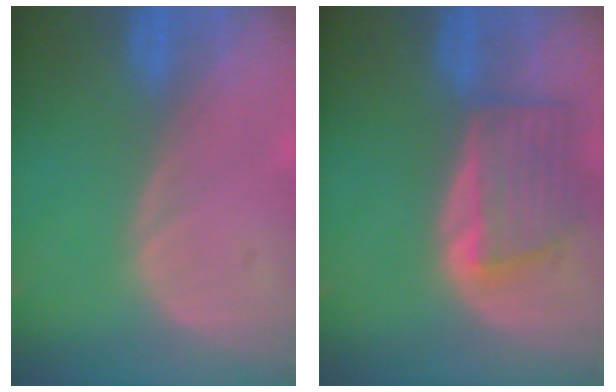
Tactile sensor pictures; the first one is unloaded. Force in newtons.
{"total": 6.4, "press": 6.4, "slide": 0.8}